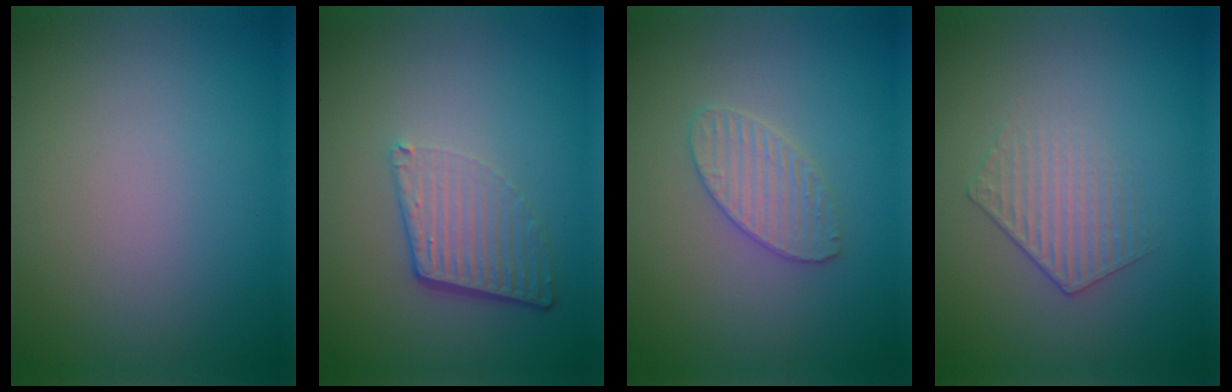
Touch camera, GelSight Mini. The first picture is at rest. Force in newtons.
{"total": 4.1, "press": 2.7, "slide": 3.1}
{"total": 2.6, "press": 2.6, "slide": 0.2}
{"total": 1.7, "press": 1.2, "slide": 1.3}